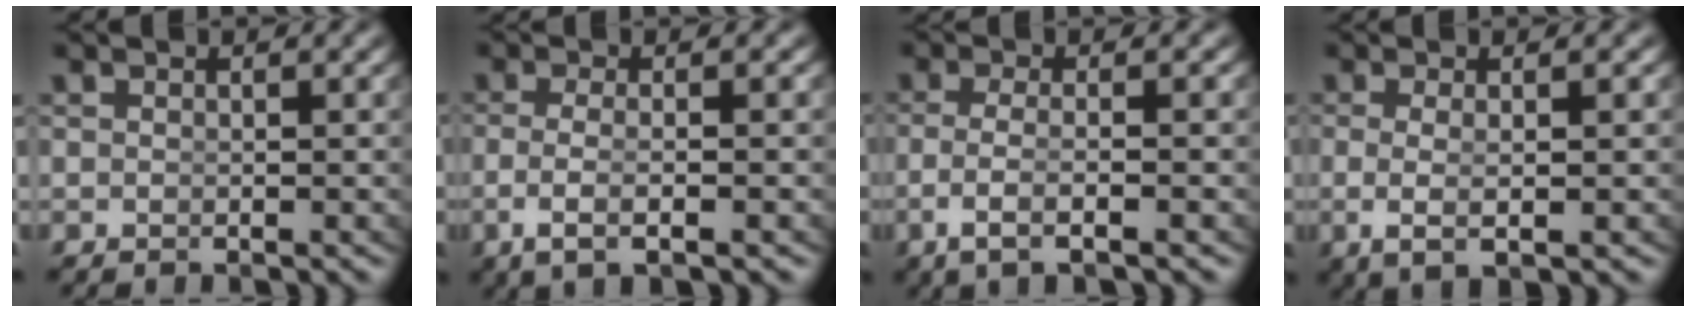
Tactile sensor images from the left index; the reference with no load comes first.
{"total": 3.4, "force": [-1.4, 0.4, 3.1], "torque": [-0.075, -0.015, -0.011]}
{"total": 3.4, "force": [-1.5, 0.5, 3.1], "torque": [-0.078, -0.018, -0.013]}
{"total": 3.3, "force": [-0.6, 0.7, 3.2], "torque": [-0.070, -0.016, 0.006]}